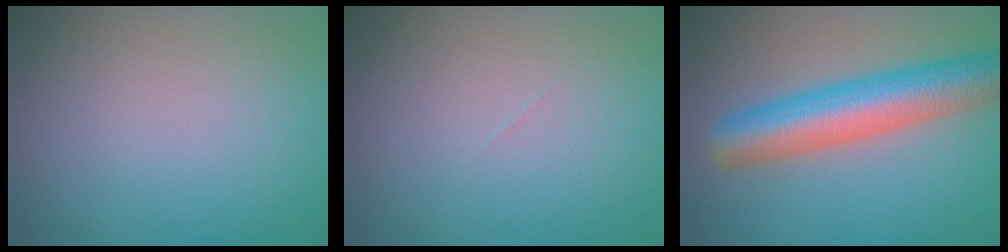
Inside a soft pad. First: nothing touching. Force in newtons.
{"total": 0.0}
{"total": 8.0, "press": 8.0, "slide": 0.3}